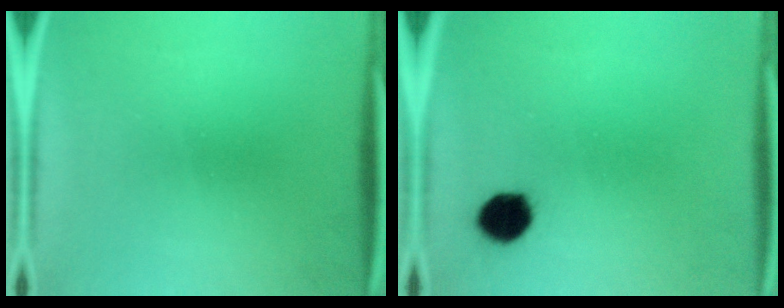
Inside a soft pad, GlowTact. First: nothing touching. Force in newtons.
{"total": 6.1}